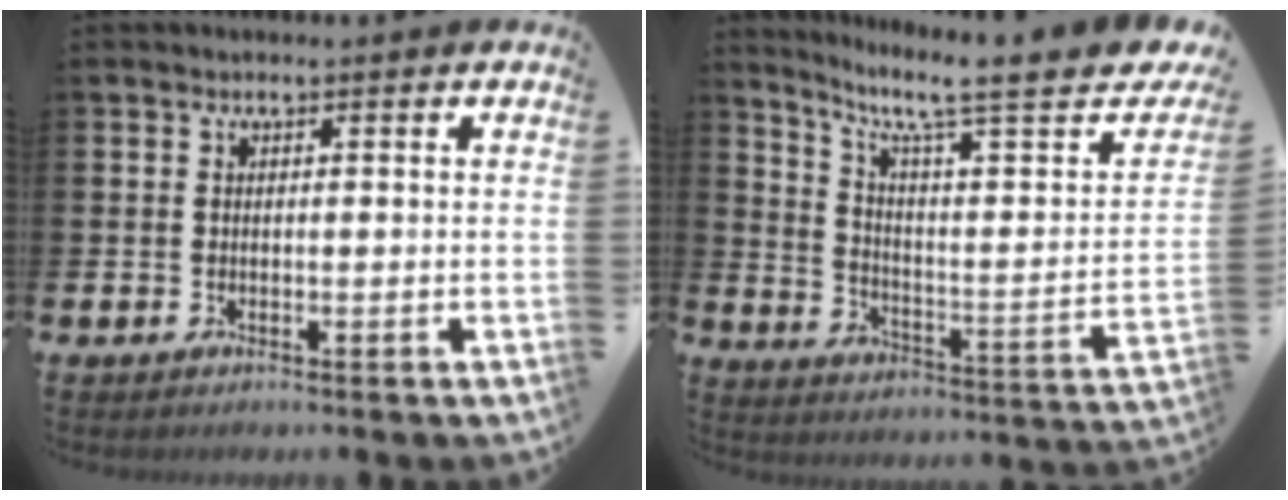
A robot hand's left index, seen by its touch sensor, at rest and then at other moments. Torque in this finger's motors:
{"motor_torque": [-0.26, -0.77, 0.37, 0.16]}